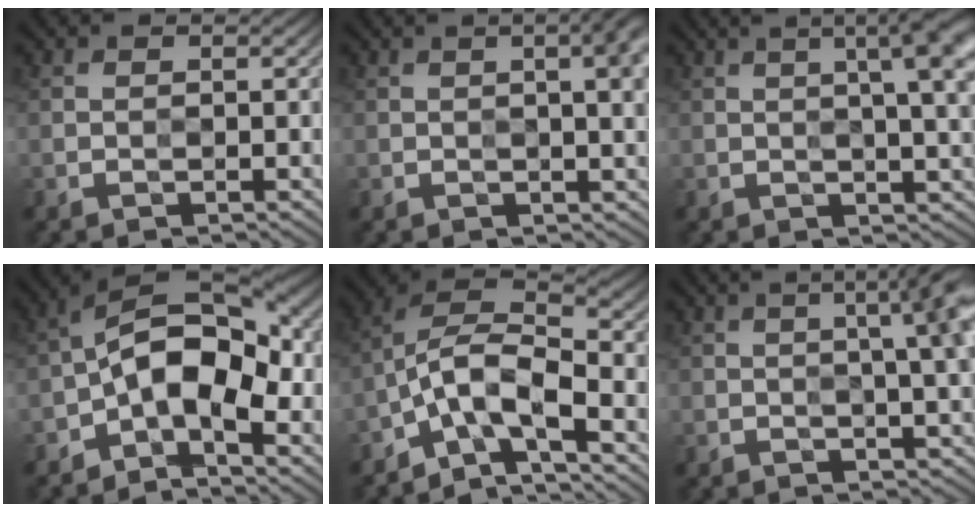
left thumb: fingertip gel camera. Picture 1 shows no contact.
{"total": 5.6, "force": [1.6, 1.6, 5.1], "torque": [-0.047, 0.015, 0.006]}
{"total": 8.8, "force": [3.4, 2.0, 7.9], "torque": [-0.073, 0.029, 0.038]}
{"total": 10.5, "force": [-2.4, 5.7, 8.5], "torque": [-0.137, 0.014, -0.062]}
{"total": 8.7, "force": [-4.8, 3.3, 6.4], "torque": [-0.117, 0.008, -0.105]}
{"total": 7.6, "force": [2.3, 1.8, 7.1], "torque": [-0.065, 0.034, 0.015]}